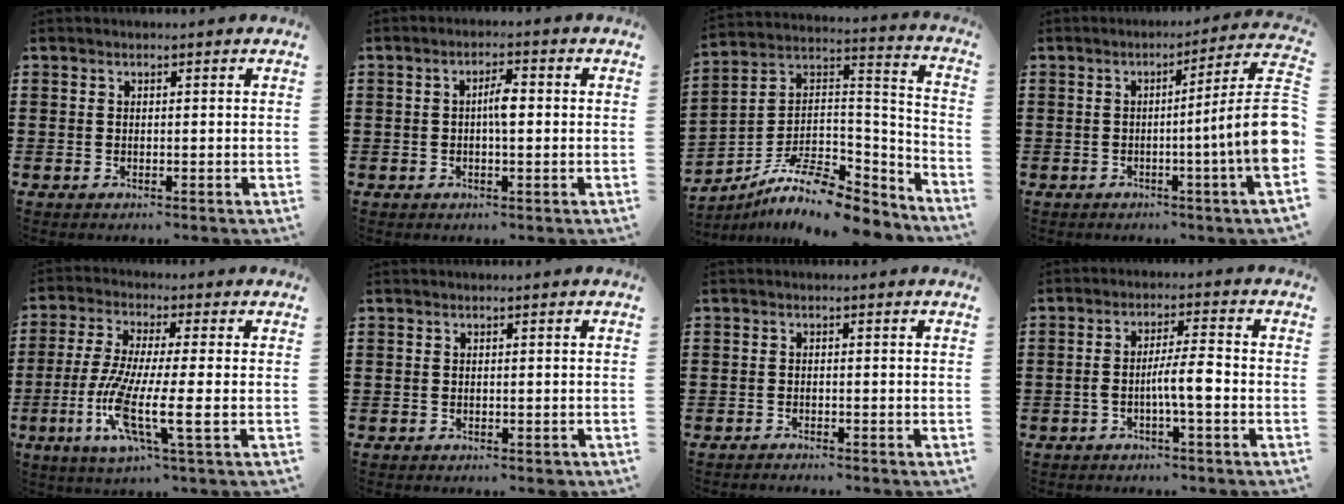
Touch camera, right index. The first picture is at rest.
{"total": 3.2, "force": [-0.1, 0.9, 3.1], "torque": [-0.057, 0.001, -0.004]}
{"total": 11.2, "force": [-8.8, 3.3, 6.1], "torque": [-0.117, 0.012, -0.168]}
{"total": 11.2, "force": [-1.1, 0.1, 11.1], "torque": [-0.180, -0.031, -0.028]}
{"total": 10.3, "force": [-3.2, 1.0, 9.8], "torque": [-0.223, -0.025, -0.070]}
{"total": 0.6, "force": [-0.5, 0.4, 0.2], "torque": [-0.006, 0.000, -0.010]}
{"total": 1.1, "force": [-1.1, 0.0, 0.0], "torque": [-0.003, 0.000, -0.024]}
{"total": 5.3, "force": [-1.5, 0.7, 5.0], "torque": [-0.087, 0.005, -0.031]}